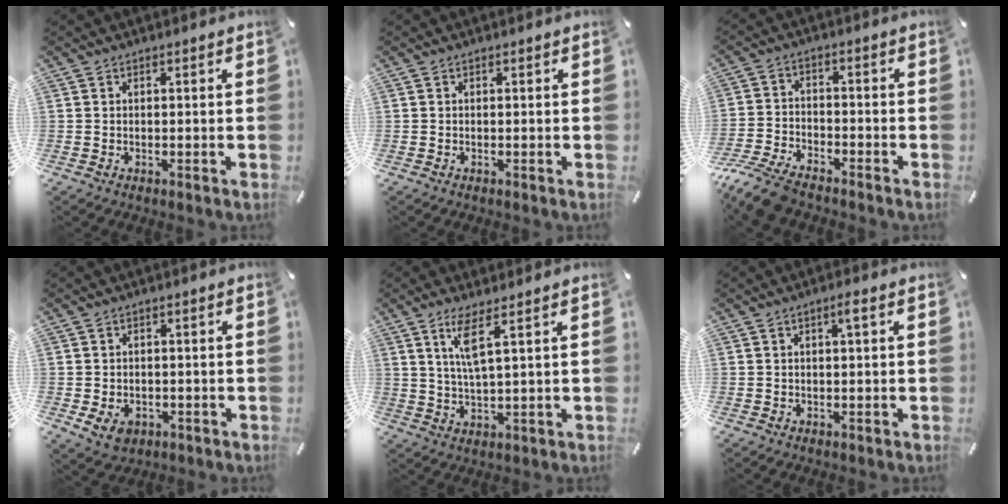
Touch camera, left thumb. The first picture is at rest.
{"total": 0.0}
{"total": 9.1, "force": [-8.0, 2.8, 3.5], "torque": [-0.083, 0.029, -0.158]}
{"total": 4.7, "force": [-1.6, 3.6, 2.5], "torque": [-0.044, 0.004, -0.031]}
{"total": 7.0, "force": [3.3, 1.3, 6.0], "torque": [-0.127, 0.000, 0.056]}
{"total": 2.3, "force": [0.7, 0.3, 2.2], "torque": [-0.043, 0.003, 0.009]}